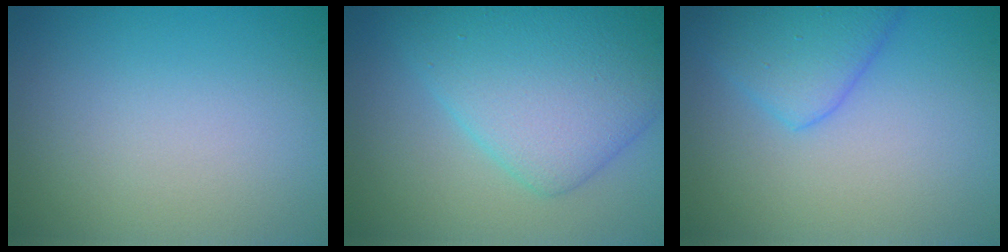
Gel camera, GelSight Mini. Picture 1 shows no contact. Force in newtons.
{"total": 7.5, "press": 7.5, "slide": 0.2}
{"total": 3.9, "press": 3.9, "slide": 0.2}